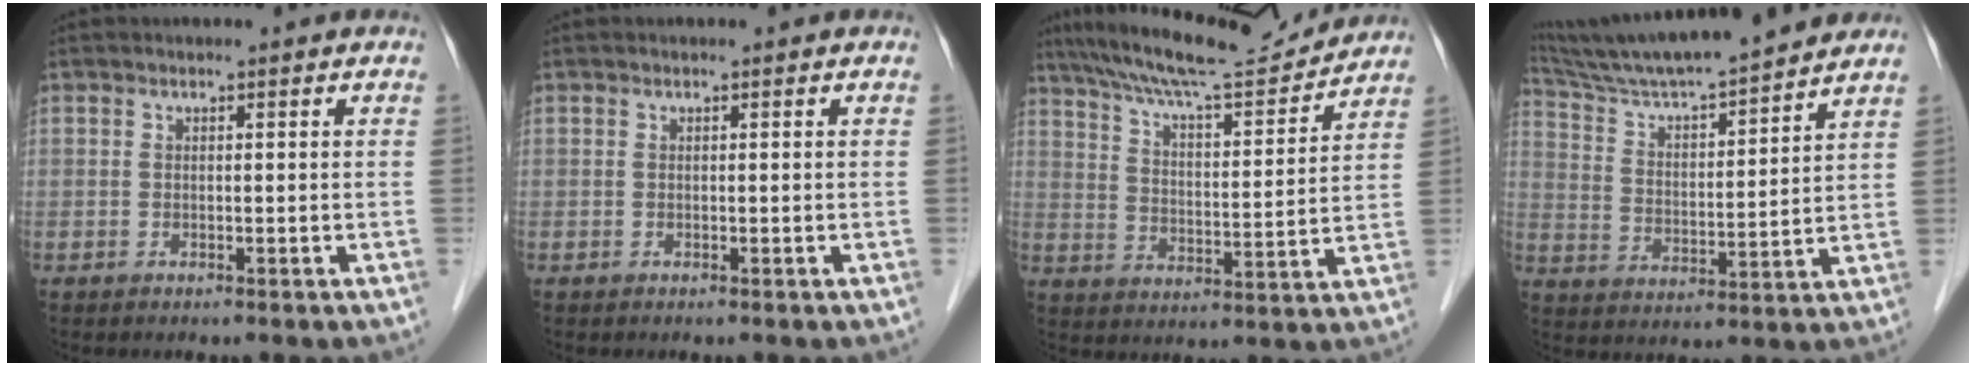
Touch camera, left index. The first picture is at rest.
{"total": 0.0}
{"total": 15.7, "force": [14.6, 0.9, 5.6], "torque": [-0.103, 0.008, 0.227]}
{"total": 18.0, "force": [16.3, 0.6, 7.6], "torque": [-0.137, 0.013, 0.264]}